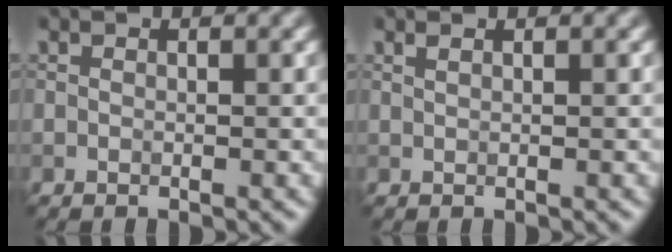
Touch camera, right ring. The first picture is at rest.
{"total": 0.7, "force": [0.5, 0.2, 0.4], "torque": [-0.007, 0.001, 0.007]}